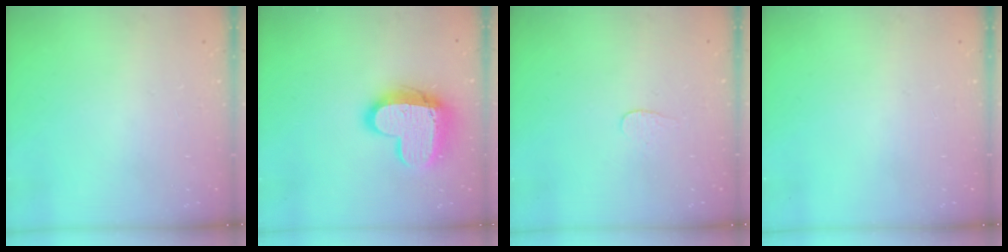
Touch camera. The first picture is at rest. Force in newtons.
{"total": 16.9, "press": 16.8, "slide": 1.4}
{"total": 2.7, "press": 2.7, "slide": 0.3}
{"total": 0.0}